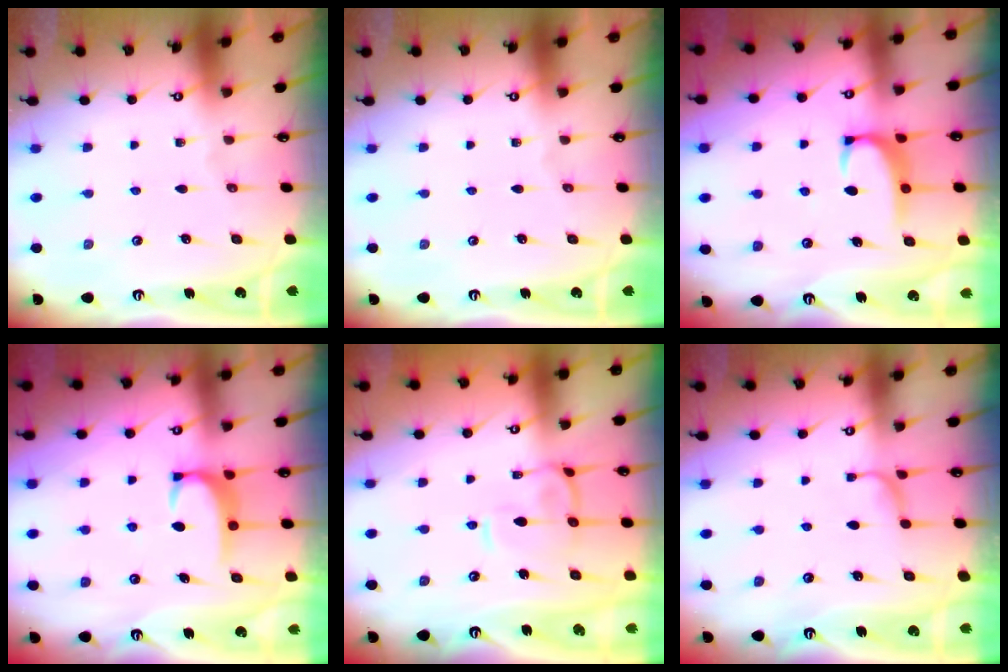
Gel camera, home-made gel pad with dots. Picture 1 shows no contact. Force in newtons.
{"total": 0.0}
{"total": 2.3, "press": 2.3, "slide": 0.6}
{"total": 2.8, "press": 2.8, "slide": 0.4}
{"total": 3.9, "press": 3.7, "slide": 1.0}
{"total": 1.9, "press": 1.8, "slide": 0.6}